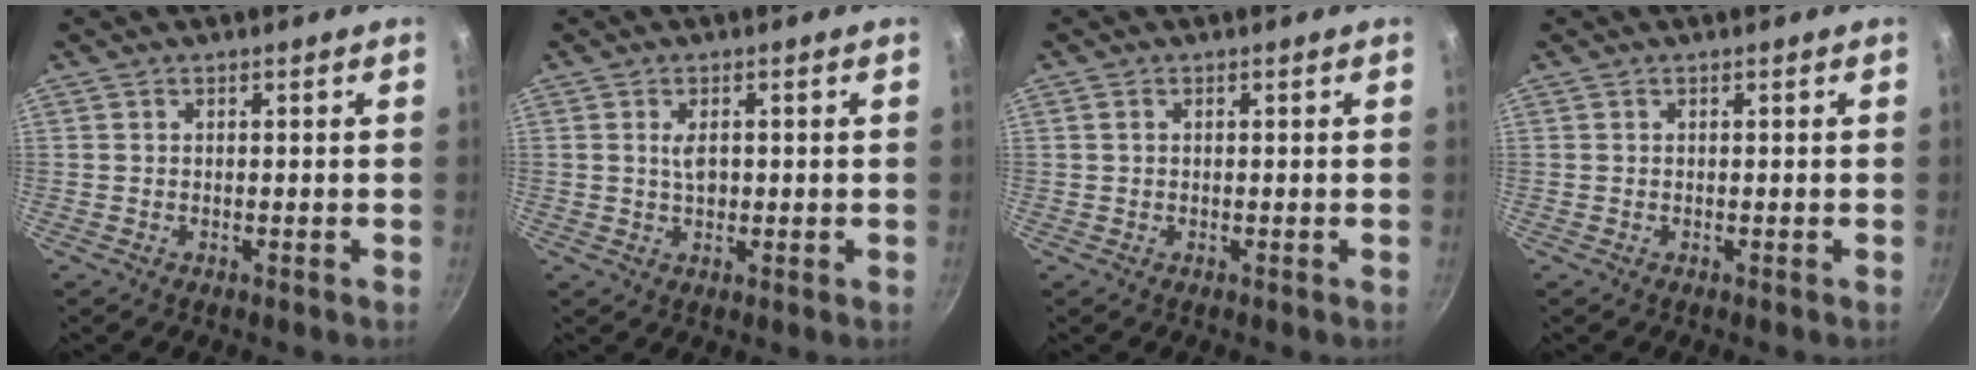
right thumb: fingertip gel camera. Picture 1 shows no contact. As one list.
[{"total": 3.0, "force": [0.4, 1.6, 2.5], "torque": [-0.035, 0.000, 0.006]}, {"total": 0.8, "force": [0.2, 0.6, 0.5], "torque": [-0.007, 0.002, 0.004]}, {"total": 0.0}]